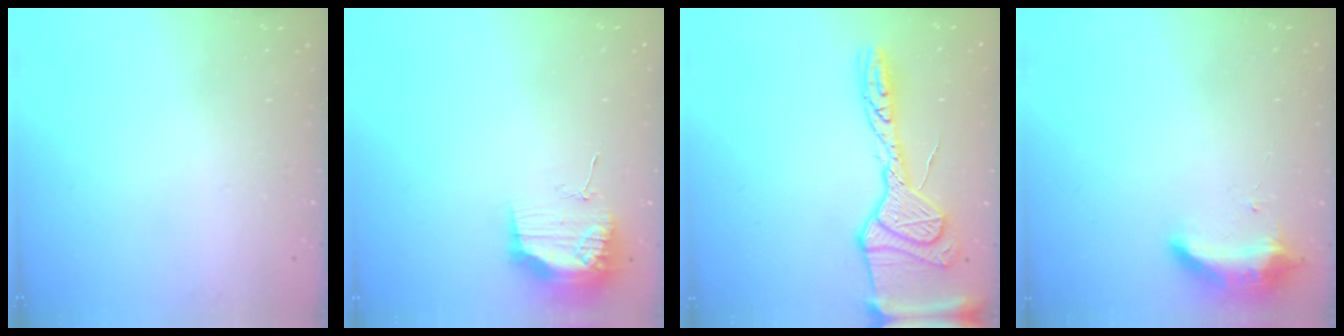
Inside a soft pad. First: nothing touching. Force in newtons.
{"total": 11.7, "press": 11.6, "slide": 1.0}
{"total": 19.1, "press": 19.0, "slide": 1.7}
{"total": 8.3, "press": 8.3, "slide": 0.2}